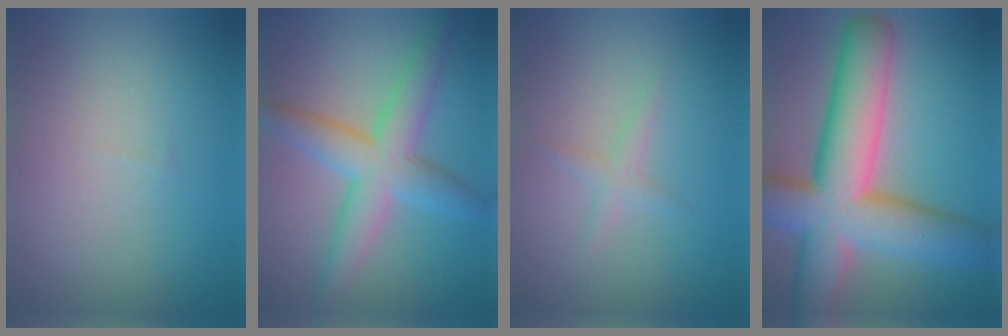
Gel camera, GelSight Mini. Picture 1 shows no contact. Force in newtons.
{"total": 5.8, "press": 5.8, "slide": 0.0}
{"total": 1.3, "press": 1.3, "slide": 0.1}
{"total": 13.5, "press": 13.5, "slide": 0.6}